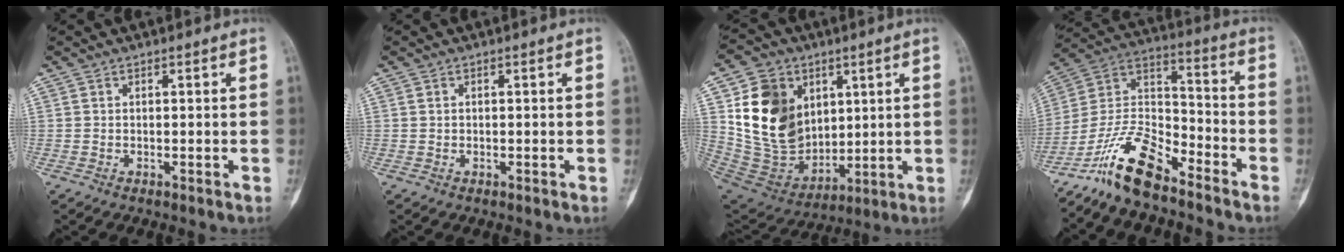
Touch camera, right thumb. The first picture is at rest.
{"total": 0.7, "force": [0.2, 0.6, 0.3], "torque": [-0.003, 0.001, 0.004]}
{"total": 19.3, "force": [5.7, 14.9, 11.0], "torque": [-0.170, -0.024, 0.129]}
{"total": 13.9, "force": [-10.6, 4.5, 7.9], "torque": [-0.146, 0.083, -0.204]}